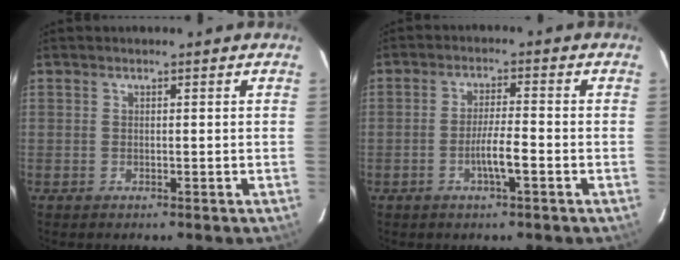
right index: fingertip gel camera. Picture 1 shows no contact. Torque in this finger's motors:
{"motor_torque": [0.93, -0.36, 0.46, 0.10]}